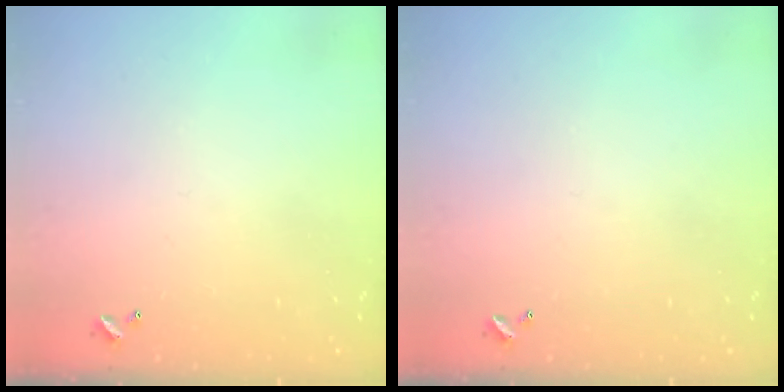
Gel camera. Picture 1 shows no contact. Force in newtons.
{"total": 0.0}